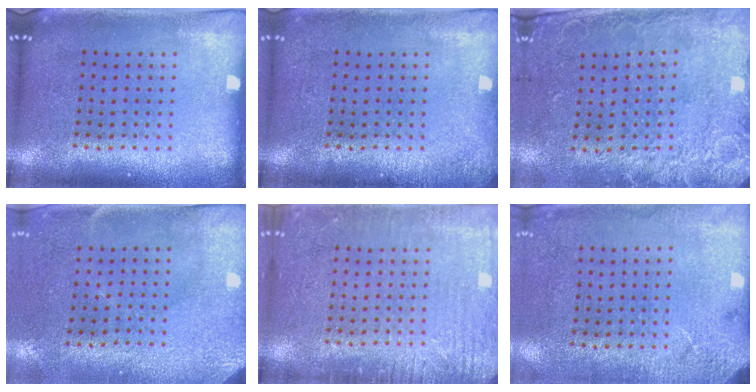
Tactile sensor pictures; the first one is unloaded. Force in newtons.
{"total": 1.0, "press": 1.0, "slide": 0.3}
{"total": 2.5, "press": 1.9, "slide": 1.6}
{"total": 3.0, "press": 2.4, "slide": 1.8}
{"total": 3.0, "press": 3.0, "slide": 0.3}
{"total": 2.6, "press": 2.1, "slide": 1.5}